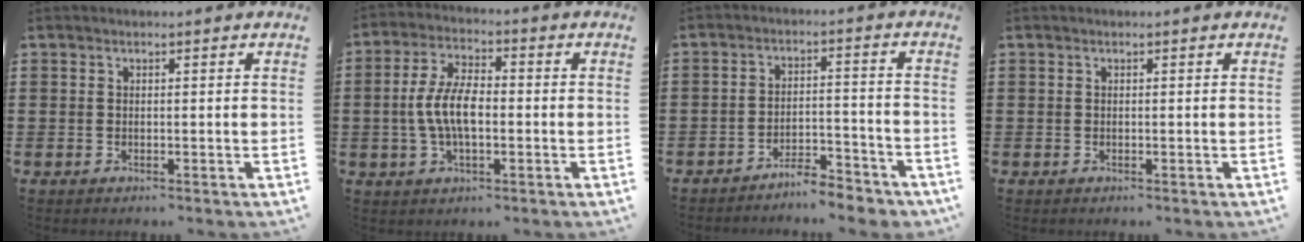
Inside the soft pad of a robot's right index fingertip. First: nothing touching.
{"total": 7.6, "force": [-0.9, 3.4, 6.8], "torque": [-0.155, -0.003, -0.024]}
{"total": 5.0, "force": [-4.9, 0.4, 1.3], "torque": [-0.023, 0.007, -0.097]}
{"total": 0.0}